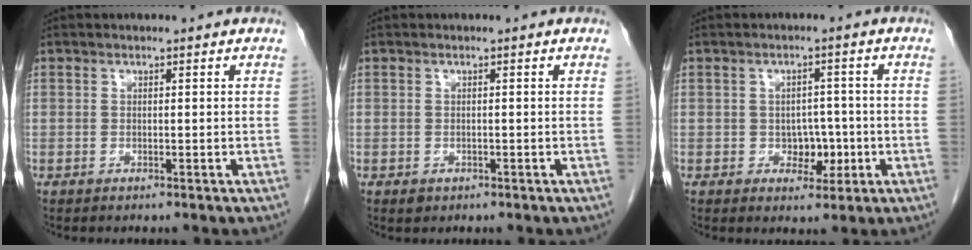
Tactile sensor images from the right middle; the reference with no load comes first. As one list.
[{"total": 0.8, "force": [-0.4, 0.7, 0.3], "torque": [-0.006, 0.001, -0.001]}, {"total": 3.9, "force": [-1.0, 2.8, 2.6], "torque": [-0.029, 0.005, -0.008]}]